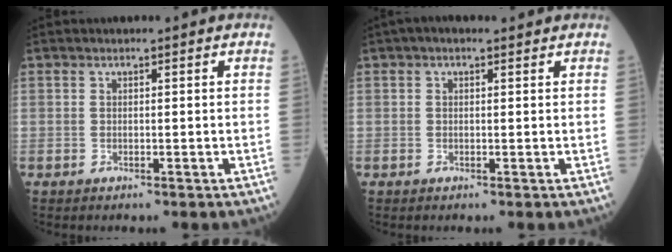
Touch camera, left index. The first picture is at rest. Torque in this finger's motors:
{"motor_torque": [0.14, -0.11, -0.04, 0.01]}